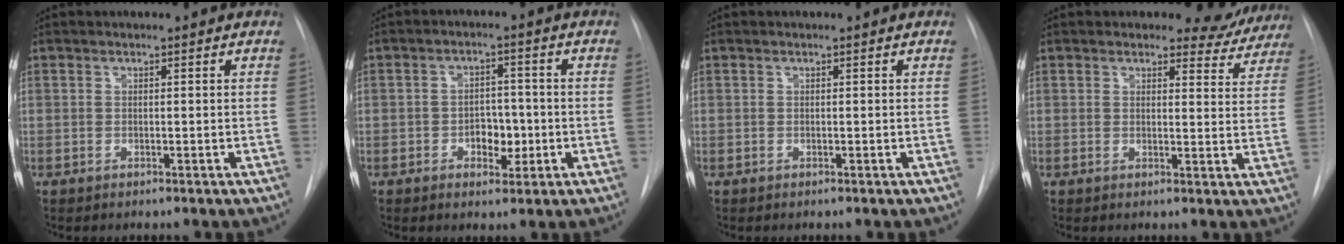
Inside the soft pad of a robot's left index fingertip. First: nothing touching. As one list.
[{"total": 4.6, "force": [-1.2, 2.9, 3.3], "torque": [-0.041, 0.006, -0.015]}, {"total": 0.0}, {"total": 6.1, "force": [5.7, 2.3, 0.1], "torque": [0.016, -0.025, 0.049]}]